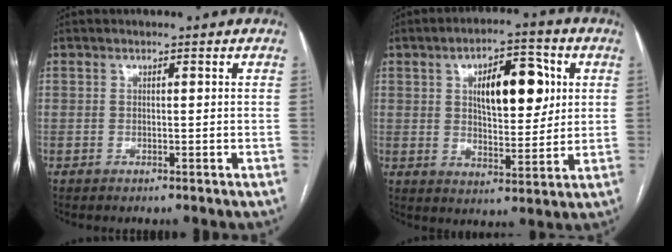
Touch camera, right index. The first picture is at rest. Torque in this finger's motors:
{"motor_torque": [0.47, 0.17, 0.58, 0.08]}